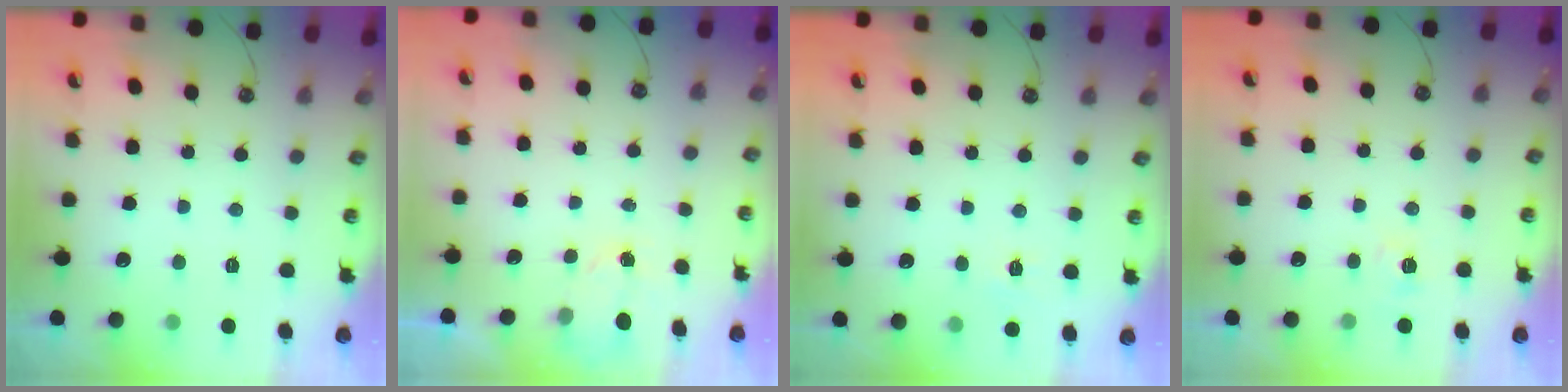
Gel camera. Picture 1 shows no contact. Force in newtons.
{"total": 1.5, "press": 1.5, "slide": 0.3}
{"total": 6.6, "press": 6.6, "slide": 0.6}
{"total": 3.6, "press": 3.5, "slide": 0.3}